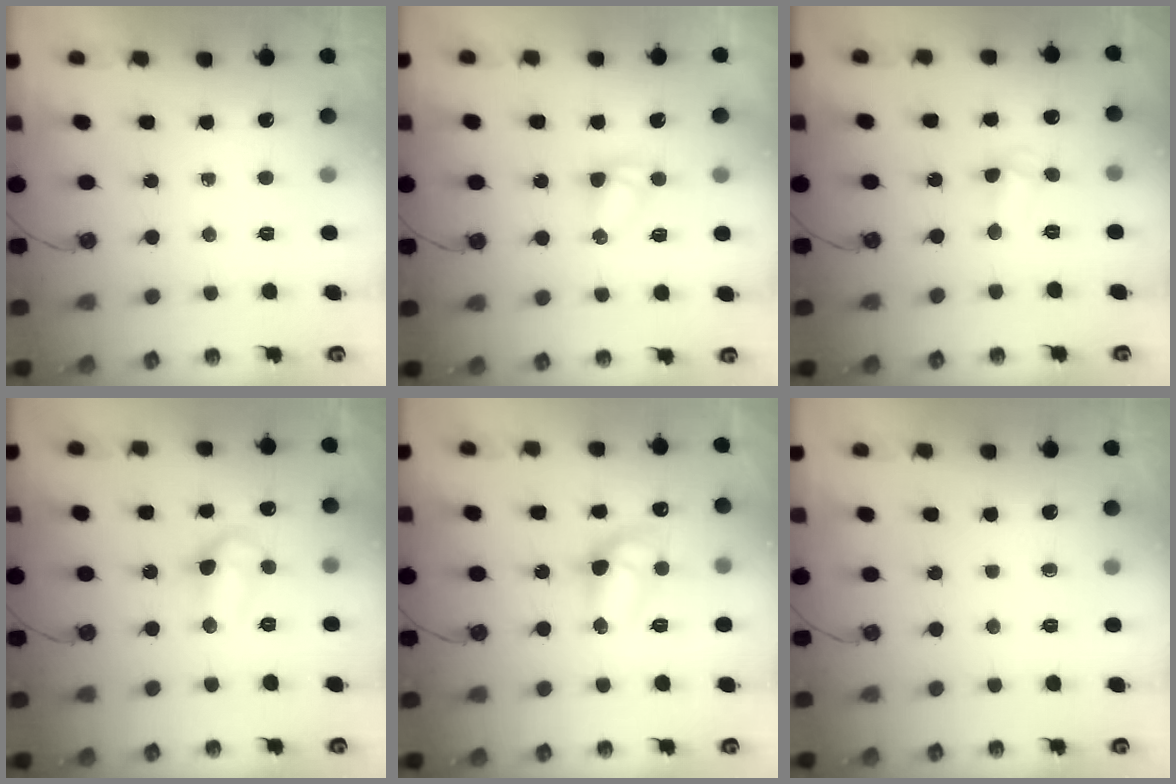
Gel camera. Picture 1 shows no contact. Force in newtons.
{"total": 4.5, "press": 4.1, "slide": 2.0}
{"total": 3.0, "press": 2.9, "slide": 0.5}
{"total": 8.8, "press": 8.8, "slide": 1.0}
{"total": 11.8, "press": 11.8, "slide": 0.9}
{"total": 0.0}